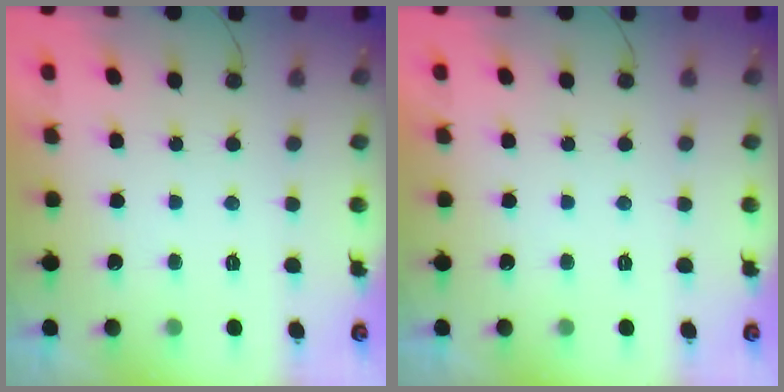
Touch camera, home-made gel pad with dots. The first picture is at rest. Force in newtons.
{"total": 0.0}